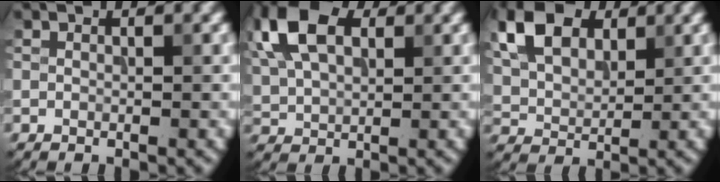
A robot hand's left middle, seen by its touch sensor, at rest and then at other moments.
{"total": 8.9, "force": [3.6, 5.0, 6.4], "torque": [-0.150, 0.029, 0.057]}
{"total": 6.9, "force": [3.1, 4.4, 4.4], "torque": [-0.100, 0.010, 0.055]}